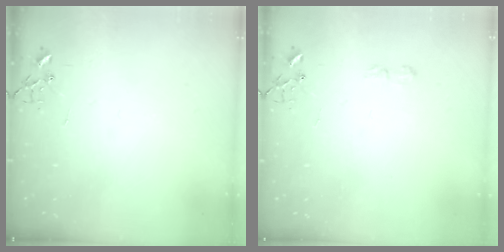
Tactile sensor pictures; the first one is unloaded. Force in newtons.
{"total": 6.4, "press": 6.4, "slide": 0.9}